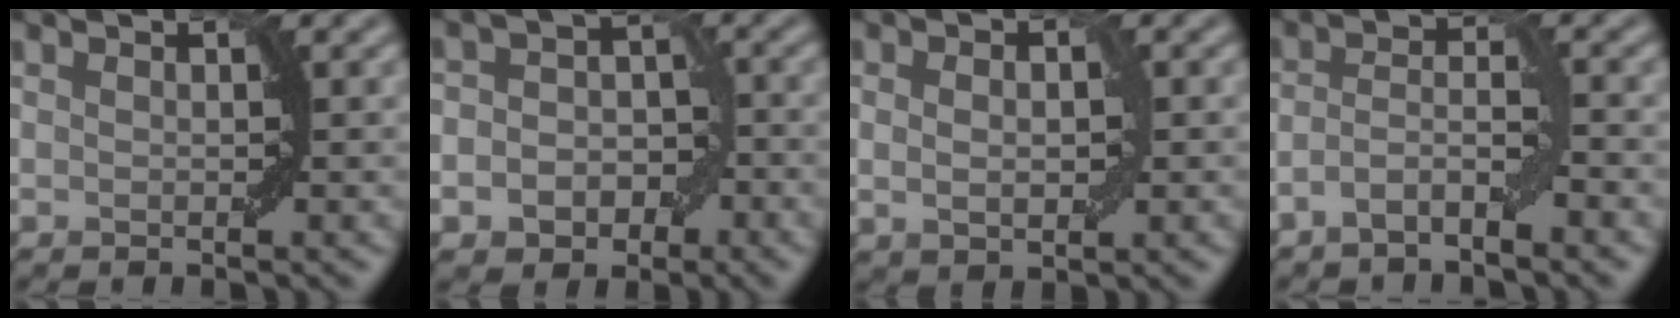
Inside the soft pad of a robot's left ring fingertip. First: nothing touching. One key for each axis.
{"total": 5.8, "fx": -2.1, "fy": 4.6, "fz": 2.8, "tx": -0.007, "ty": 0.000, "tz": -0.048}
{"total": 2.6, "fx": 0.1, "fy": 1.6, "fz": 2.1, "tx": -0.032, "ty": 0.002, "tz": 0.005}
{"total": 3.0, "fx": -1.9, "fy": 0.7, "fz": 2.2, "tx": -0.043, "ty": 0.010, "tz": -0.043}